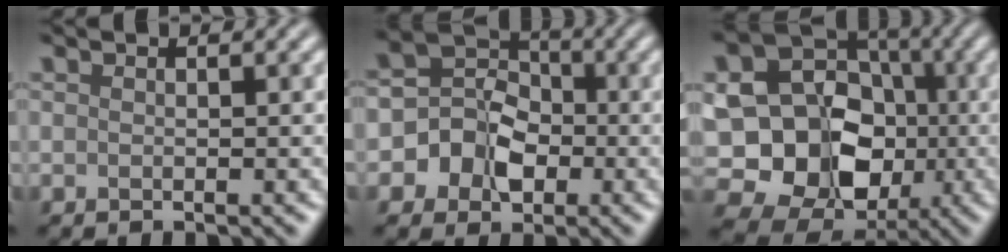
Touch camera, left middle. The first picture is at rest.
{"total": 5.9, "force": [-1.2, 5.2, 2.6], "torque": [-0.024, 0.015, -0.043]}
{"total": 15.2, "force": [-1.9, 13.1, 7.5], "torque": [-0.130, -0.010, -0.041]}